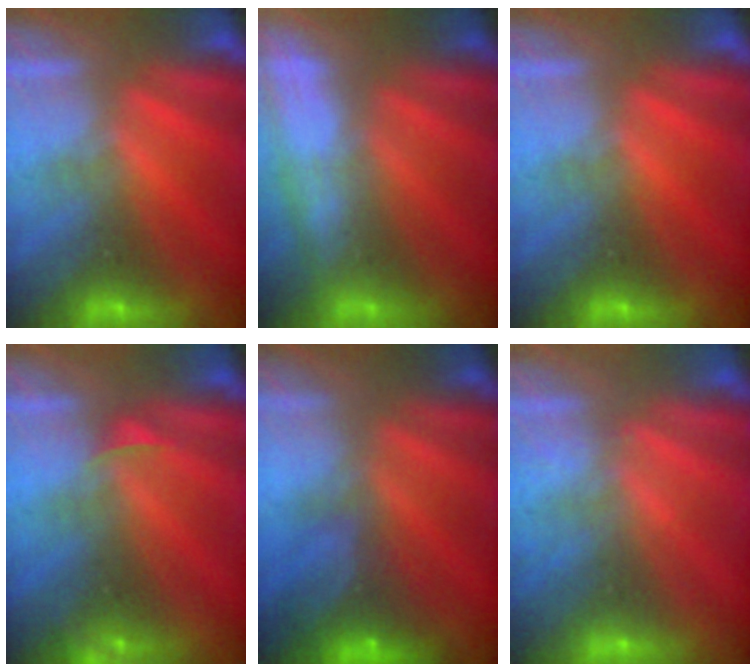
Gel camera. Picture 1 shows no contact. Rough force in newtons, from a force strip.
{"total": 2.6}
{"total": 0.0}
{"total": 2.5}
{"total": 10.4}
{"total": 2.1}